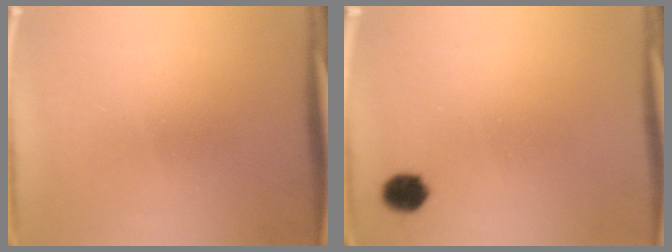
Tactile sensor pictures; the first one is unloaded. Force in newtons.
{"total": 3.8}